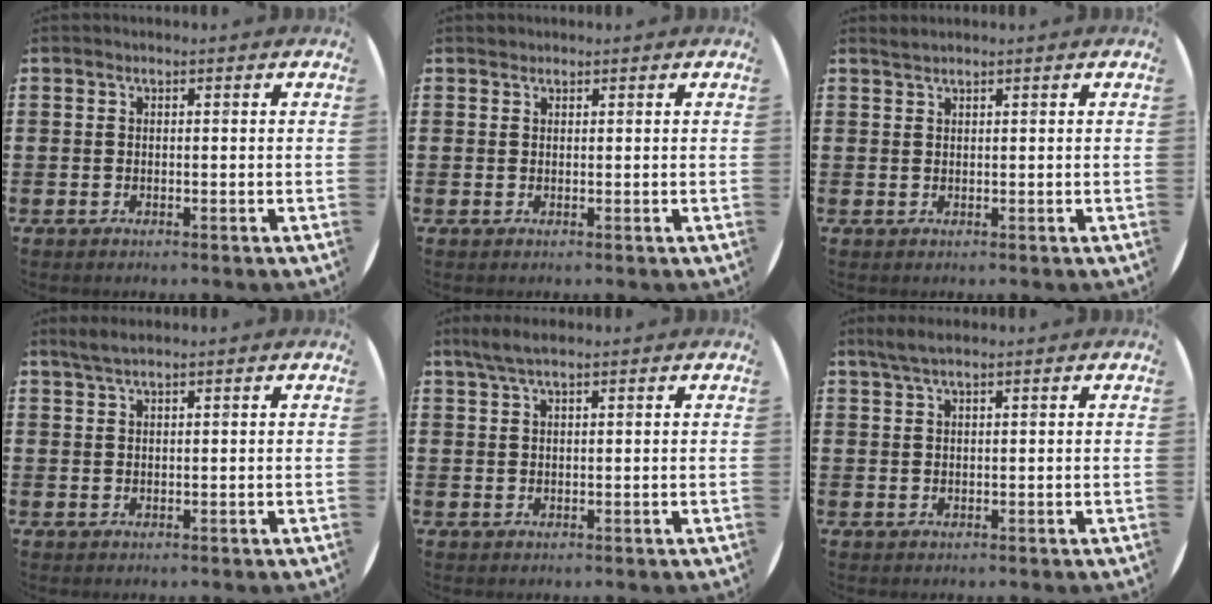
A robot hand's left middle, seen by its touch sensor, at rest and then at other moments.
{"total": 0.5, "force": [0.5, 0.1, -0.1], "torque": [0.011, 0.001, 0.008]}
{"total": 0.8, "force": [0.8, -0.1, 0.0], "torque": [0.000, 0.000, 0.015]}
{"total": 1.9, "force": [1.5, 0.1, 1.1], "torque": [-0.023, 0.003, 0.027]}
{"total": 2.6, "force": [1.9, 0.4, 1.7], "torque": [-0.036, 0.004, 0.032]}
{"total": 2.1, "force": [1.6, 0.2, 1.3], "torque": [-0.027, 0.004, 0.028]}